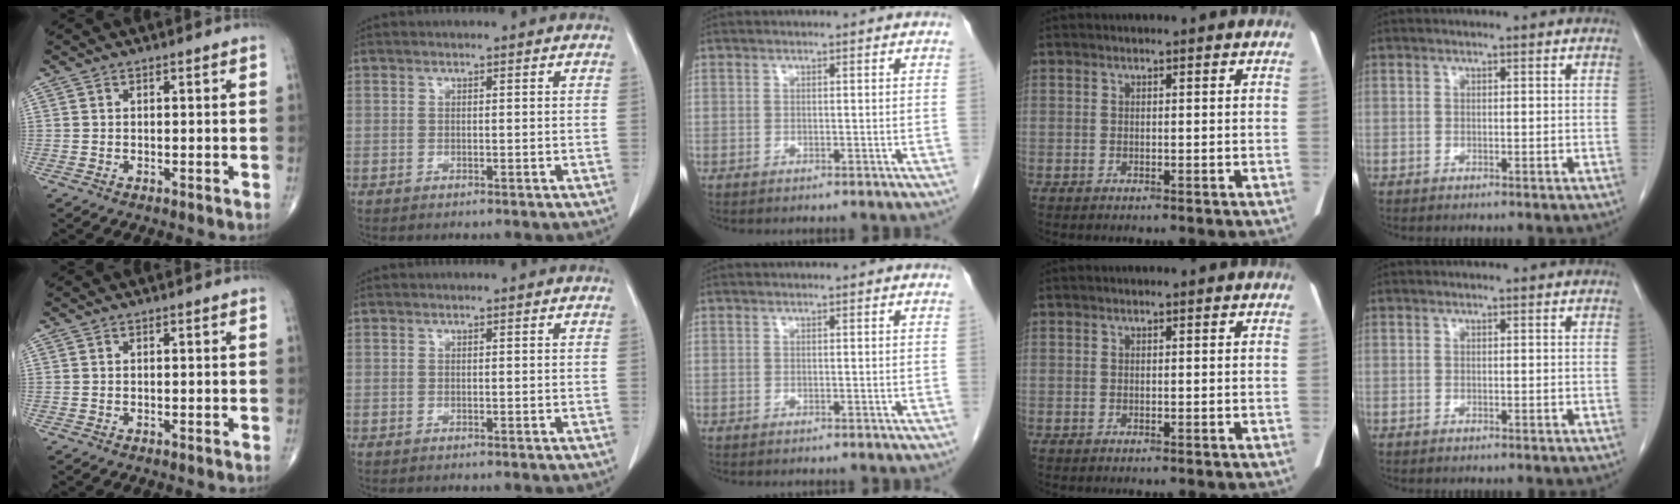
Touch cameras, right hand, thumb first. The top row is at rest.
{}